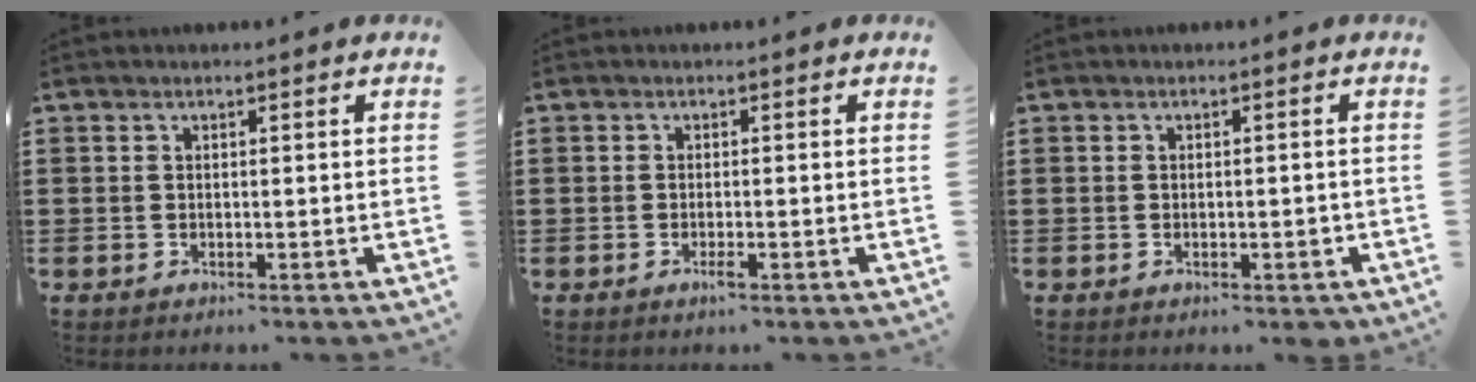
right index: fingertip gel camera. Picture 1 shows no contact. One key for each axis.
{"total": 1.1, "fx": -0.6, "fy": 0.0, "fz": 1.0, "tx": -0.018, "ty": -0.006, "tz": -0.008}
{"total": 1.3, "fx": -0.4, "fy": 0.5, "fz": 1.1, "tx": -0.020, "ty": 0.004, "tz": -0.009}